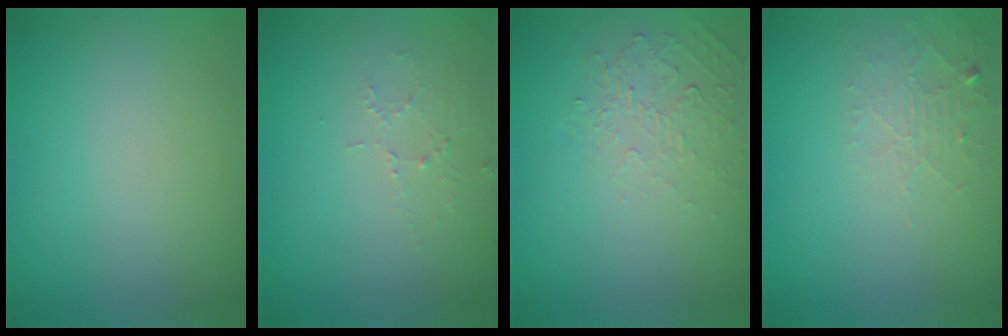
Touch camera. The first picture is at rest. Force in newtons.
{"total": 1.5, "press": 1.5, "slide": 0.2}
{"total": 1.9, "press": 0.5, "slide": 1.9}
{"total": 1.9, "press": 1.9, "slide": 0.3}